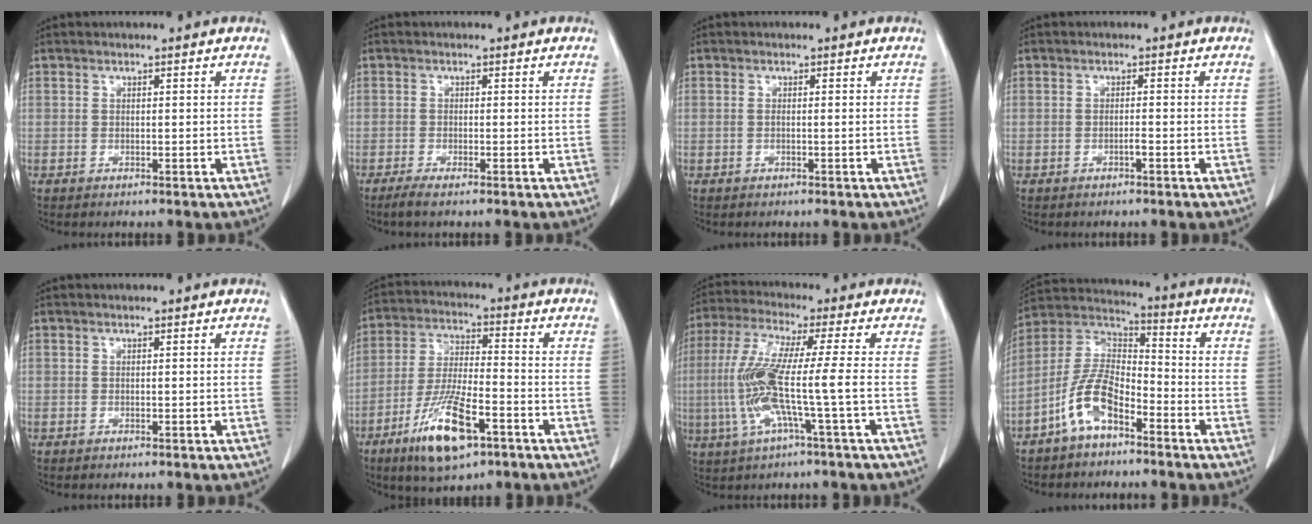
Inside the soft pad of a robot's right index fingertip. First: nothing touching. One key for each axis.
{"total": 1.9, "fx": -1.4, "fy": -0.1, "fz": 1.3, "tx": -0.027, "ty": -0.005, "tz": -0.027}
{"total": 0.5, "fx": 0.0, "fy": 0.0, "fz": 0.5, "tx": -0.013, "ty": -0.001, "tz": 0.000}
{"total": 0.8, "fx": -0.4, "fy": 0.0, "fz": 0.6, "tx": -0.013, "ty": 0.001, "tz": -0.007}
{"total": 0.0}
{"total": 12.4, "fx": -6.7, "fy": 3.0, "fz": 10.0, "tx": -0.201, "ty": -0.018, "tz": -0.116}
{"total": 11.5, "fx": -1.9, "fy": -0.5, "fz": 11.3, "tx": -0.243, "ty": -0.002, "tz": -0.043}
{"total": 9.8, "fx": -5.6, "fy": 4.1, "fz": 7.0, "tx": -0.158, "ty": 0.017, "tz": -0.111}